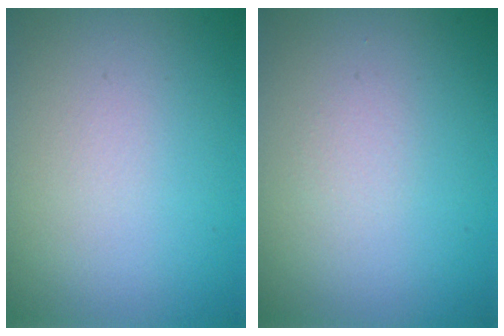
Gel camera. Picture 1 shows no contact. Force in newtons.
{"total": 0.6, "press": 0.6, "slide": 0.1}